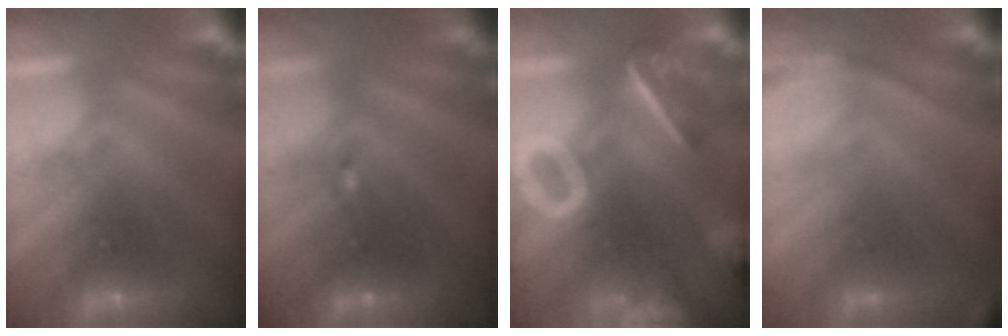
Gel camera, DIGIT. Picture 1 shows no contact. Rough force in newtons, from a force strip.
{"total": 1.9}
{"total": 12.7}
{"total": 2.7}